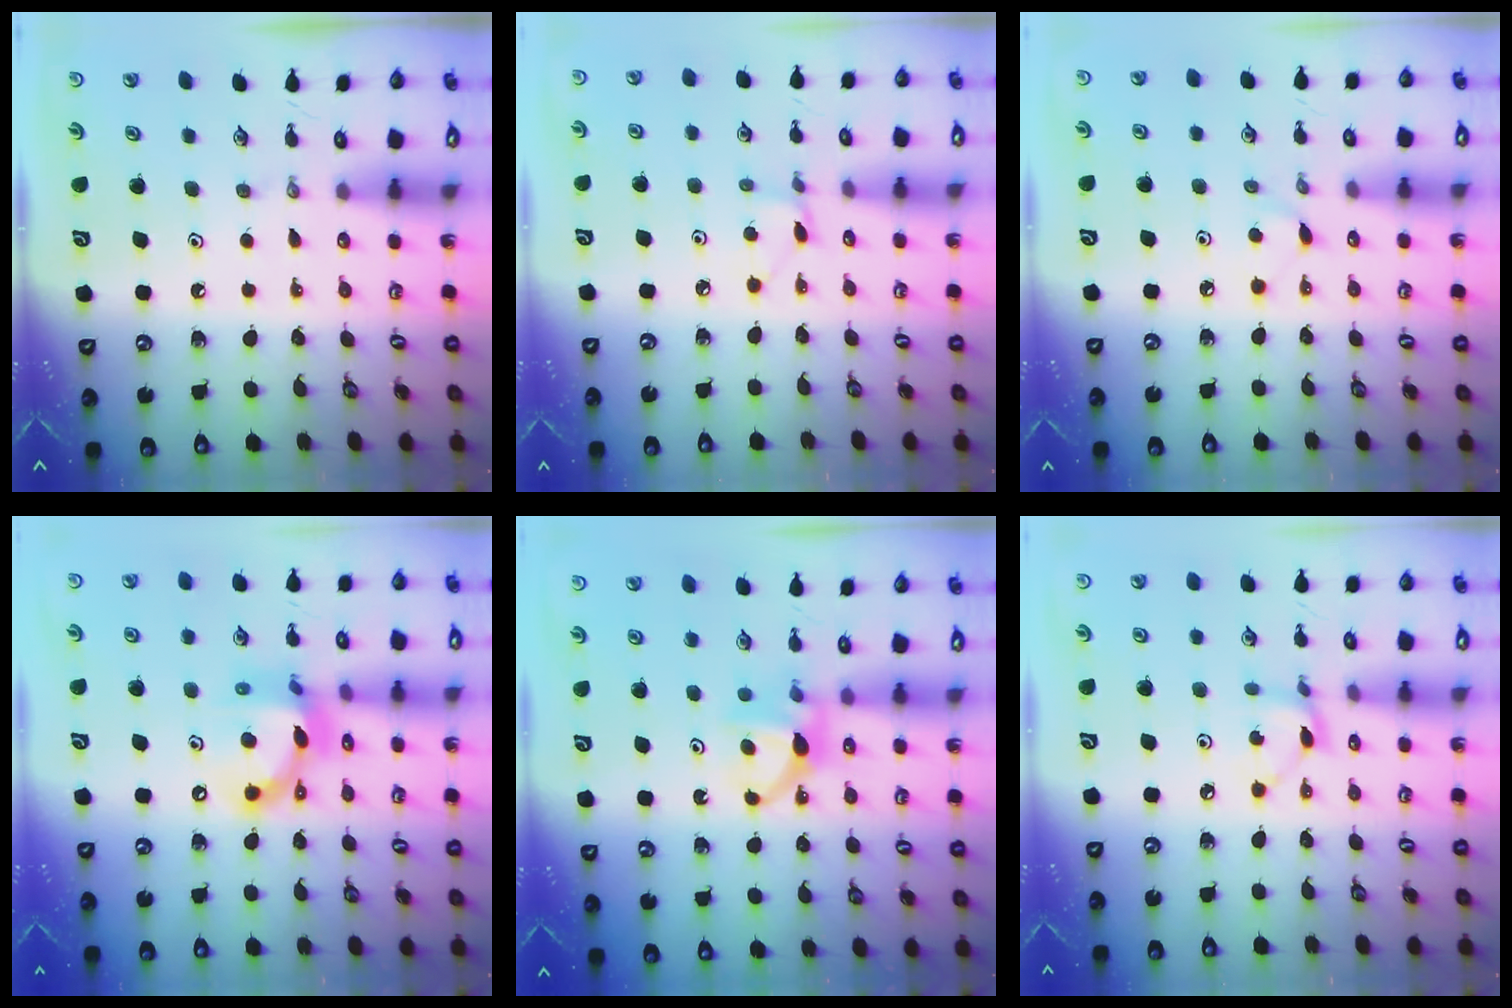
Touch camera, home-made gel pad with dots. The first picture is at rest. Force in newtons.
{"total": 2.6, "press": 2.6, "slide": 0.4}
{"total": 3.8, "press": 3.8, "slide": 0.4}
{"total": 13.7, "press": 13.7, "slide": 0.5}
{"total": 6.0, "press": 6.0, "slide": 0.7}
{"total": 3.0, "press": 3.0, "slide": 0.2}